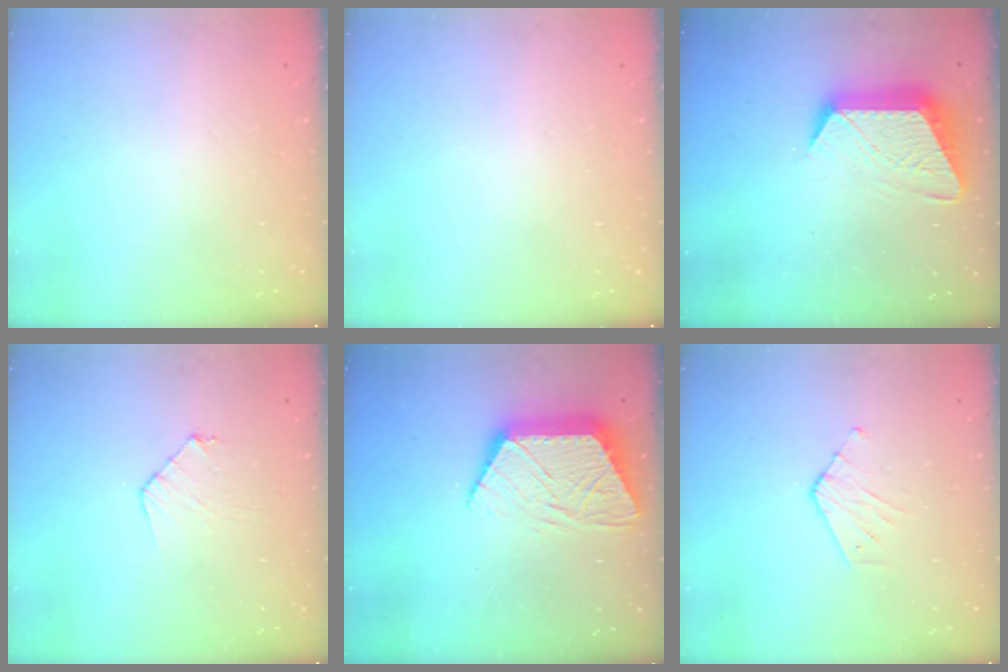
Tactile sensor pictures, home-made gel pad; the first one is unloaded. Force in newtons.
{"total": 0.0}
{"total": 14.7, "press": 14.6, "slide": 0.8}
{"total": 5.1, "press": 5.1, "slide": 0.4}
{"total": 13.3, "press": 13.2, "slide": 0.8}
{"total": 3.3, "press": 3.3, "slide": 0.3}